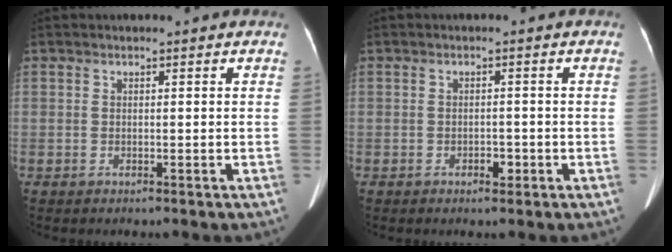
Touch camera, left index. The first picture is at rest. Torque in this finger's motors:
{"motor_torque": [-0.02, -0.01, 0.01, 0.00]}